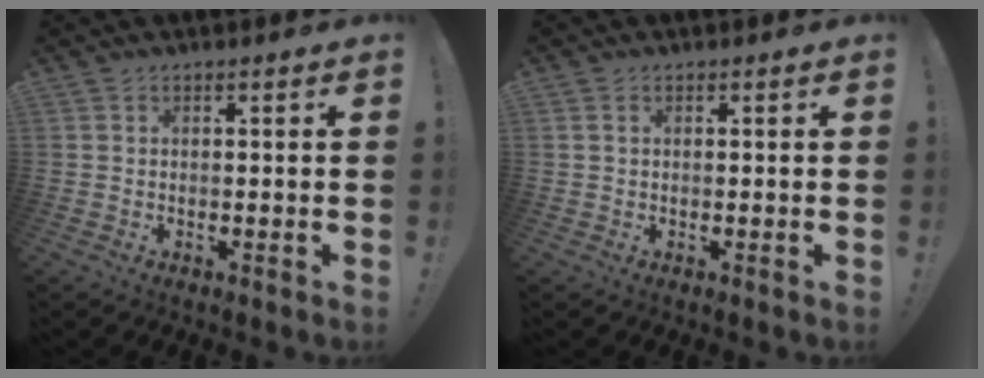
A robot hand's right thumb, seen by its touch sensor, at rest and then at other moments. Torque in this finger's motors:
{"motor_torque": [0.00, -0.12, -0.11, 0.08, 0.05]}